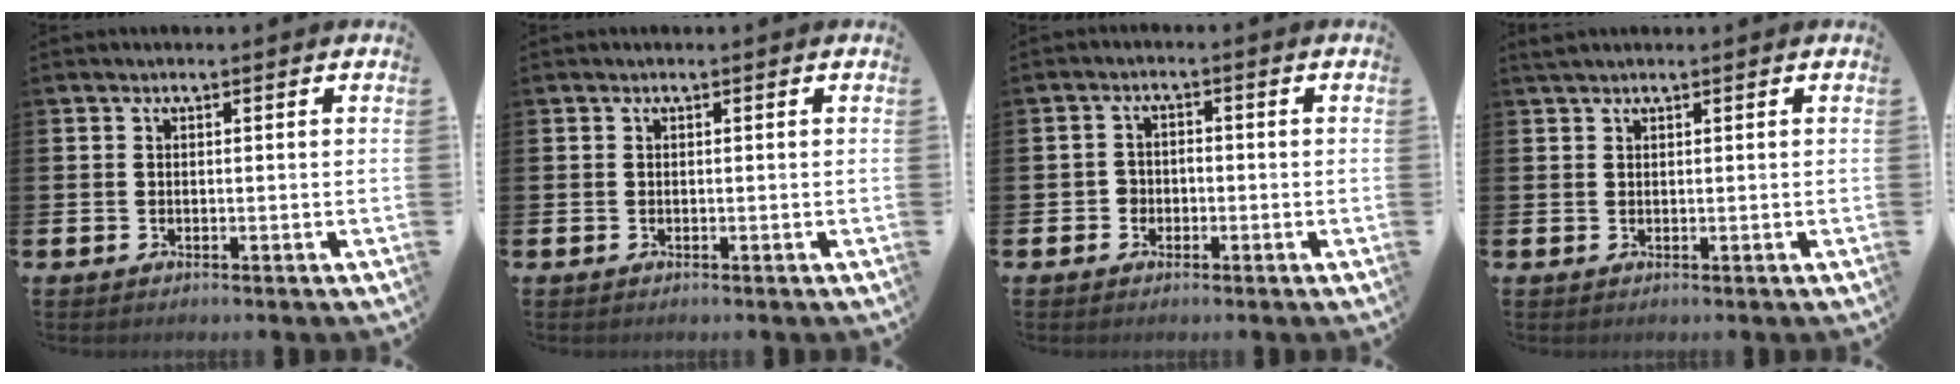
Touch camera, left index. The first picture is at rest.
{"total": 0.0}
{"total": 2.1, "force": [-1.1, 1.7, 0.3], "torque": [-0.007, 0.004, -0.027]}
{"total": 1.1, "force": [1.1, 0.2, 0.4], "torque": [-0.004, 0.001, 0.018]}